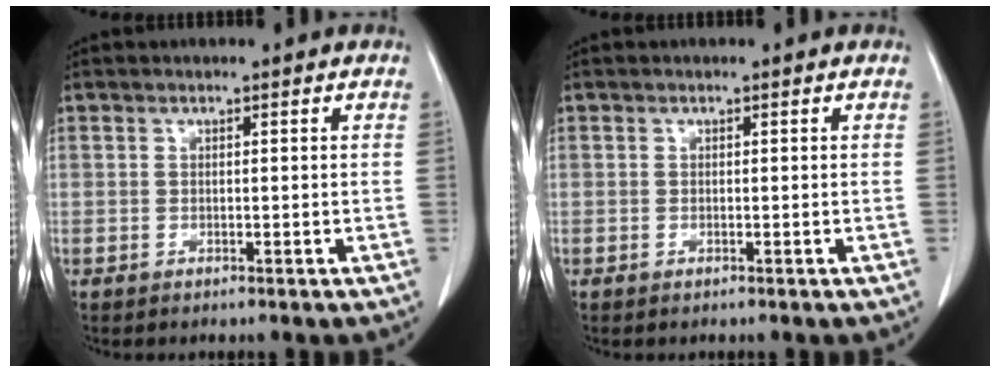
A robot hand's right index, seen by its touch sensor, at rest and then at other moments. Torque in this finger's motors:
{"motor_torque": [-0.03, 0.00, 0.00, 0.01]}